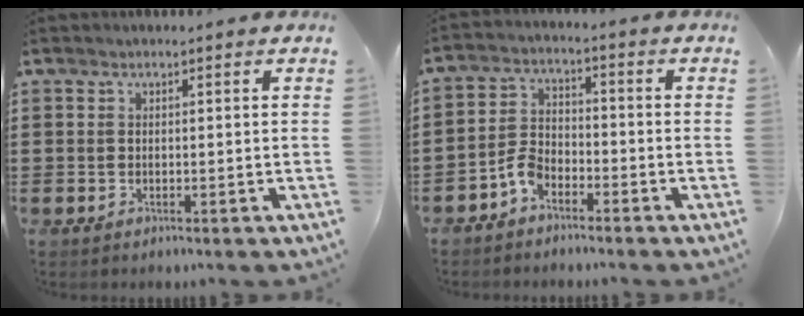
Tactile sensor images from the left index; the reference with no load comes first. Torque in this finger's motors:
{"motor_torque": [0.72, 0.72, 0.28, 0.07]}